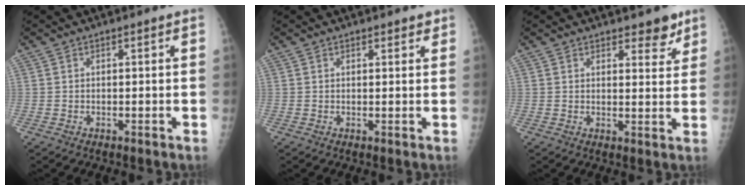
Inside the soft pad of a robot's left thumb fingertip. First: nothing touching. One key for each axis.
{"total": 1.5, "fx": 1.3, "fy": 0.8, "fz": 0.3, "tx": 0.012, "ty": -0.007, "tz": 0.011}
{"total": 4.8, "fx": 3.6, "fy": 2.2, "fz": 2.3, "tx": -0.001, "ty": -0.022, "tz": 0.047}